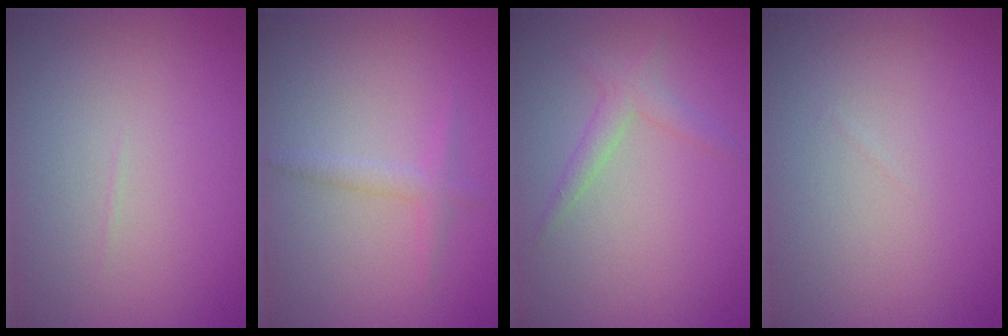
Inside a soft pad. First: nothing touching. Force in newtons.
{"total": 1.4, "press": 1.4, "slide": 0.1}
{"total": 1.7, "press": 1.7, "slide": 0.1}
{"total": 0.0}